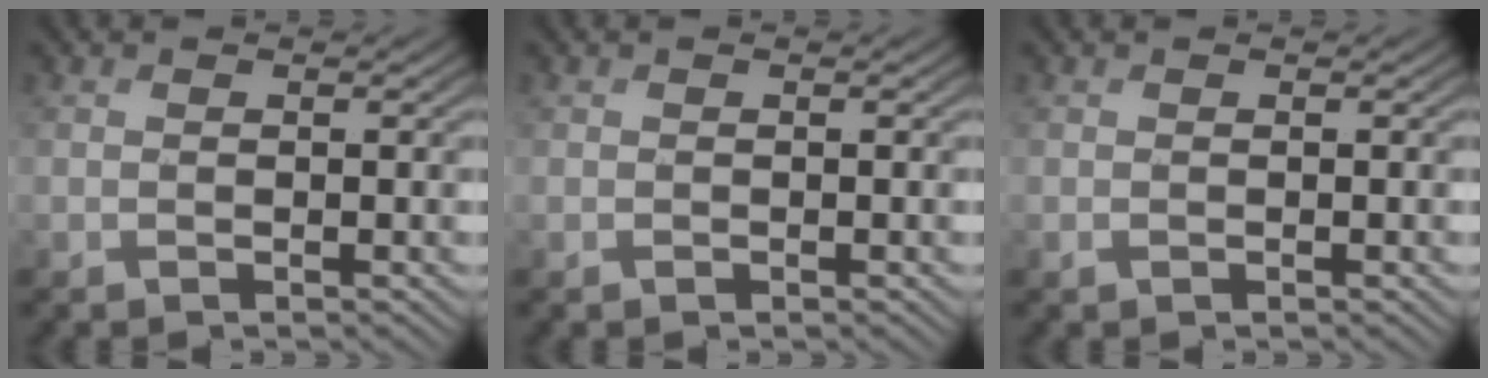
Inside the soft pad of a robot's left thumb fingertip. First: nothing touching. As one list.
[{"total": 0.0}, {"total": 0.6, "force": [-0.2, 0.3, 0.4], "torque": [-0.012, -0.004, -0.003]}]